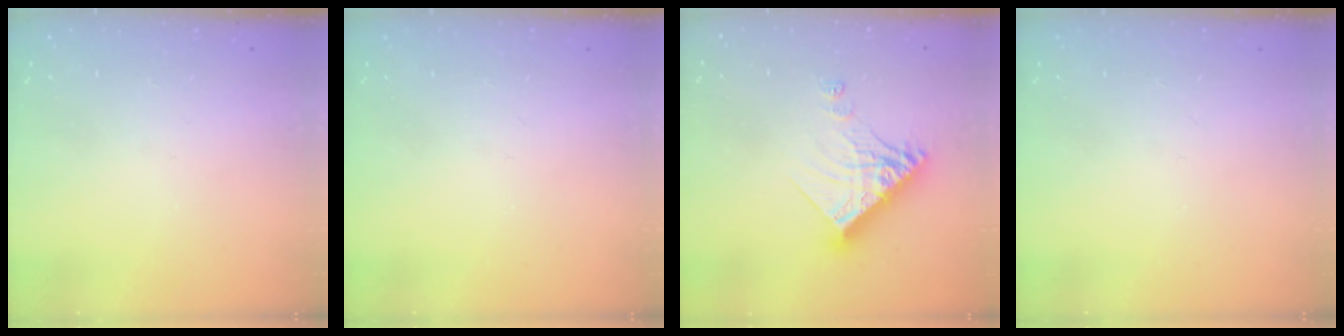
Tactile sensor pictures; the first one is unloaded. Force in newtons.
{"total": 0.0}
{"total": 13.9, "press": 13.9, "slide": 1.1}
{"total": 0.0}